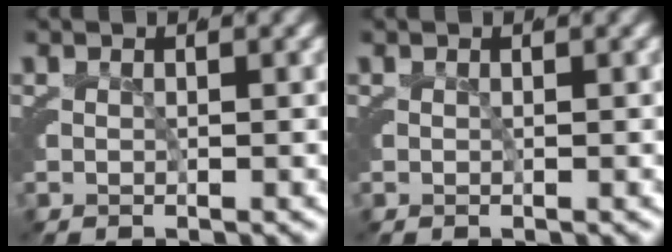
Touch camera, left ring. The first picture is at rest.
{"total": 0.0}